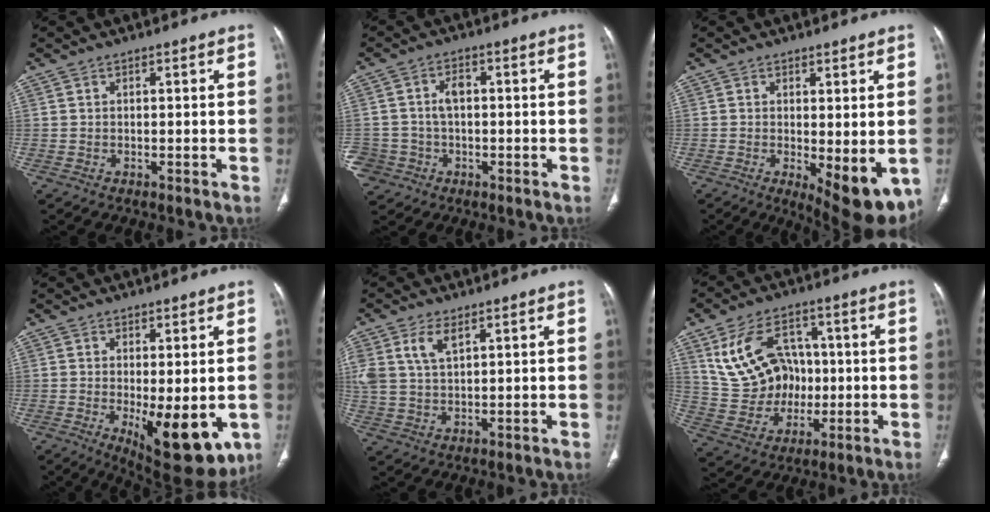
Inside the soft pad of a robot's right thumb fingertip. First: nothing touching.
{"total": 8.2, "force": [-2.0, 7.5, 2.6], "torque": [-0.046, 0.025, -0.025]}
{"total": 10.0, "force": [-2.1, 3.6, 9.0], "torque": [-0.115, -0.024, -0.018]}
{"total": 13.4, "force": [-3.2, 5.2, 11.9], "torque": [-0.152, -0.026, -0.030]}
{"total": 6.8, "force": [3.2, 3.6, 4.8], "torque": [-0.101, -0.003, 0.069]}
{"total": 14.8, "force": [2.7, 11.8, 8.5], "torque": [-0.116, 0.011, 0.066]}